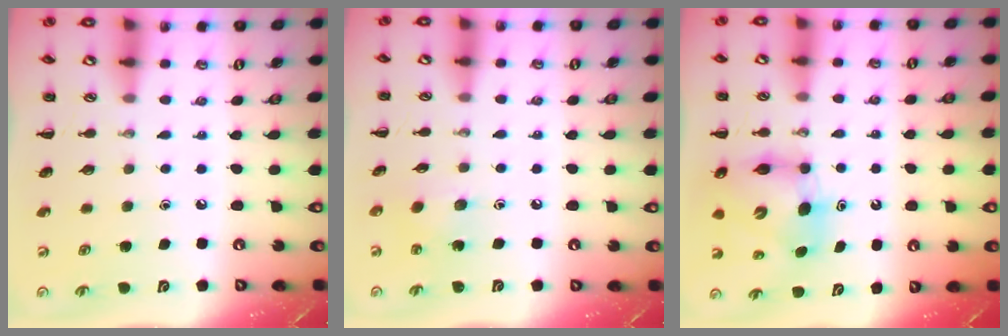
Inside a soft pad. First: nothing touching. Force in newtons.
{"total": 3.1, "press": 3.0, "slide": 0.8}
{"total": 6.8, "press": 6.7, "slide": 1.1}